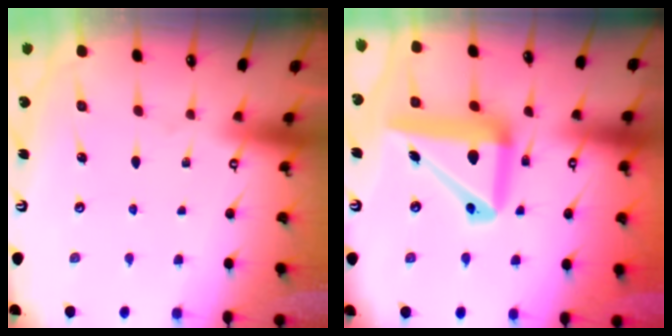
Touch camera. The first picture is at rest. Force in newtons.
{"total": 17.4, "press": 17.2, "slide": 2.5}